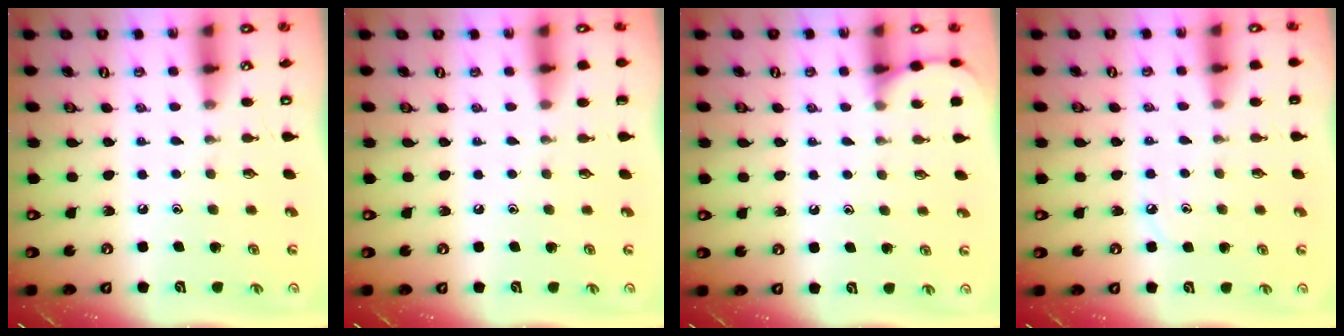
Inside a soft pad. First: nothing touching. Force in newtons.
{"total": 0.0}
{"total": 3.3, "press": 3.3, "slide": 0.5}
{"total": 3.4, "press": 3.3, "slide": 0.5}